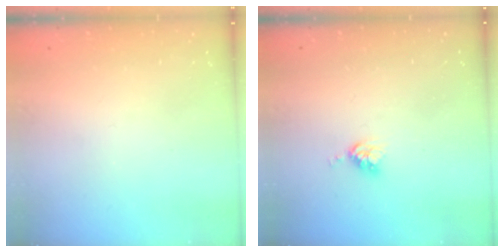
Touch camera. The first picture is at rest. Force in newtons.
{"total": 4.4, "press": 4.4, "slide": 0.2}